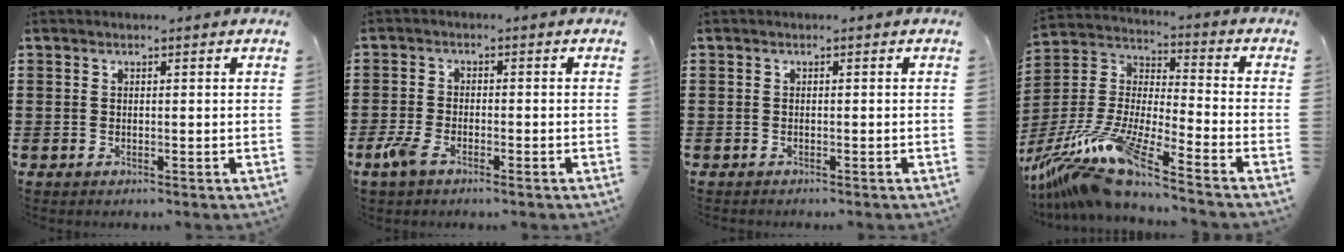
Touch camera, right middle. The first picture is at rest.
{"total": 3.8, "force": [-2.3, 1.5, 2.7], "torque": [-0.080, -0.005, -0.052]}
{"total": 0.8, "force": [-0.6, 0.5, -0.1], "torque": [0.003, 0.005, -0.015]}
{"total": 13.3, "force": [-11.2, -0.2, 7.2], "torque": [-0.164, -0.009, -0.224]}